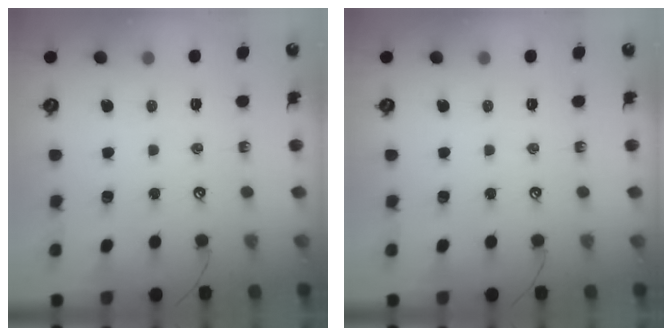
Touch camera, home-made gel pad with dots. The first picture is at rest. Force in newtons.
{"total": 0.0}